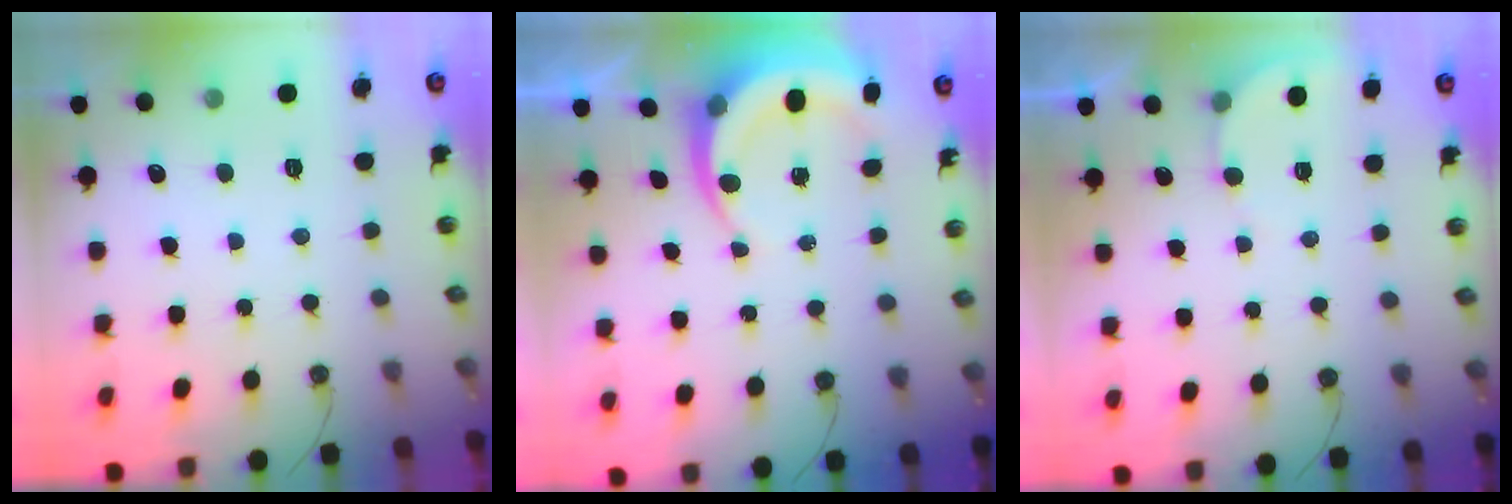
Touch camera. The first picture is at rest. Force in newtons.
{"total": 5.4, "press": 5.3, "slide": 0.4}
{"total": 2.9, "press": 2.9, "slide": 0.3}